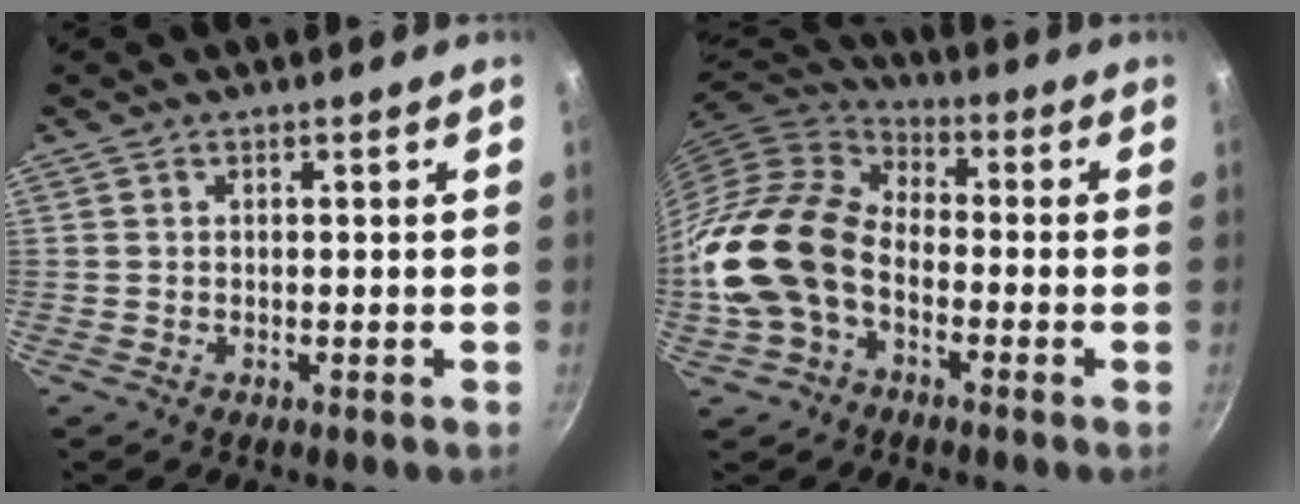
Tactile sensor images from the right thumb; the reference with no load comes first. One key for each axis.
{"total": 16.4, "fx": -4.1, "fy": 11.1, "fz": 11.3, "tx": -0.196, "ty": 0.044, "tz": -0.096}